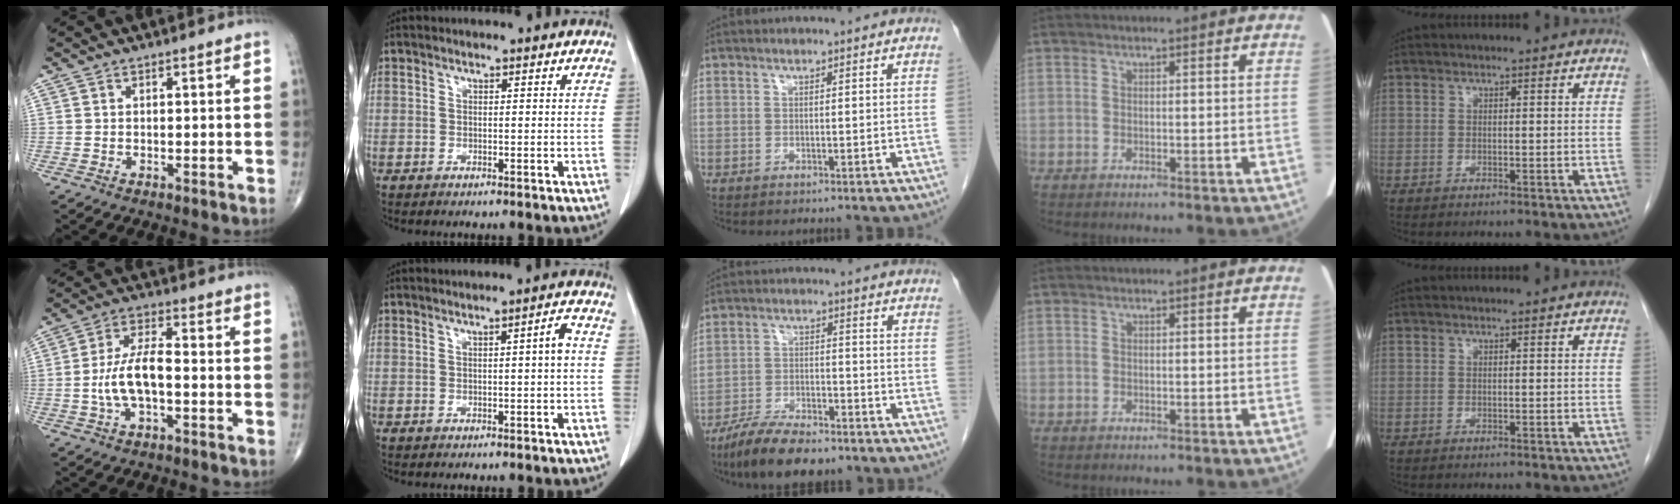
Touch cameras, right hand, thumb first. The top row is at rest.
{"thumb": {"total": 8.7, "force": [-1.7, 3.5, 7.8], "torque": [-0.160, 0.025, -0.035]}, "index": {"total": 2.1, "force": [0.0, -0.1, 2.0], "torque": [-0.031, 0.003, 0.001]}, "middle": {"total": 10.9, "force": [-8.7, 3.1, 5.8], "torque": [-0.099, -0.015, -0.148]}}